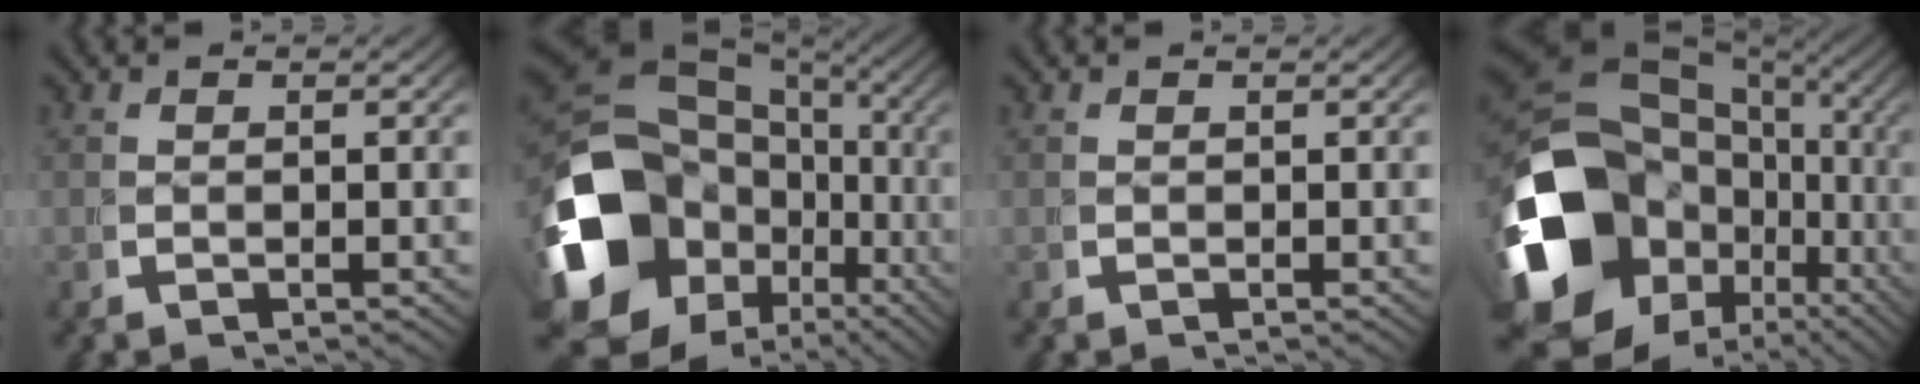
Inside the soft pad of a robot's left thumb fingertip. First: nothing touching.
{"total": 17.4, "force": [-3.1, 12.7, 11.5], "torque": [-0.242, -0.071, -0.013]}
{"total": 0.0}
{"total": 19.2, "force": [-3.3, 14.0, 12.8], "torque": [-0.260, -0.074, -0.016]}